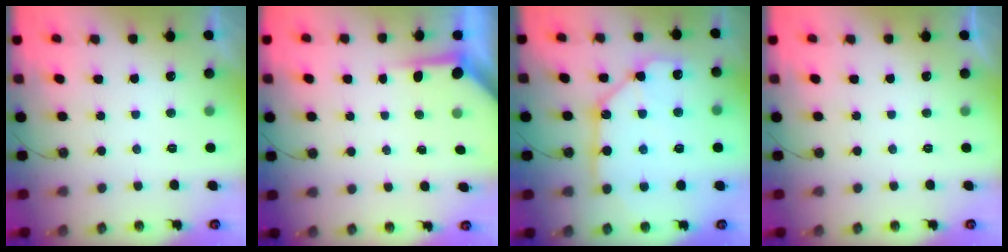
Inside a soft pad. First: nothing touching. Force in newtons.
{"total": 3.8, "press": 3.8, "slide": 0.3}
{"total": 14.5, "press": 14.4, "slide": 1.5}
{"total": 0.0}